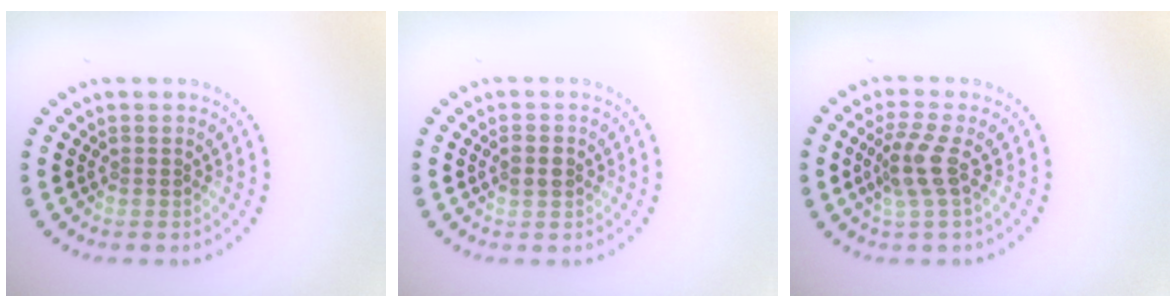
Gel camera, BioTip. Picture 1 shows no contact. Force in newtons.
{"total": 1.4, "press": 1.4, "slide": 0.1}
{"total": 2.9, "press": 2.2, "slide": 1.9}